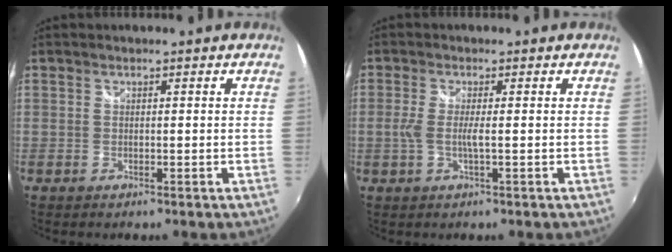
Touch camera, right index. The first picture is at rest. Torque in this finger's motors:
{"motor_torque": [0.57, 0.30, 0.27, 0.06]}